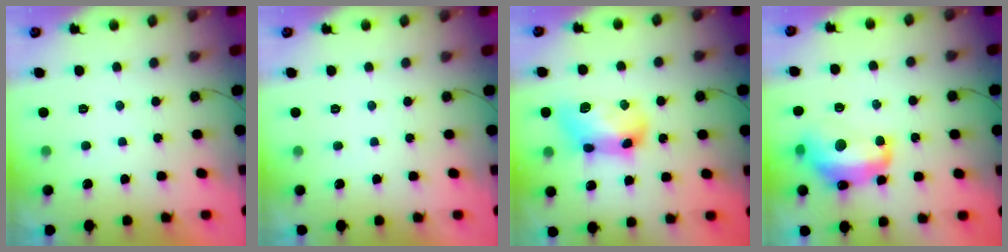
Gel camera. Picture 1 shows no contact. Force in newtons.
{"total": 0.0}
{"total": 14.3, "press": 14.2, "slide": 0.5}
{"total": 13.7, "press": 13.7, "slide": 1.1}